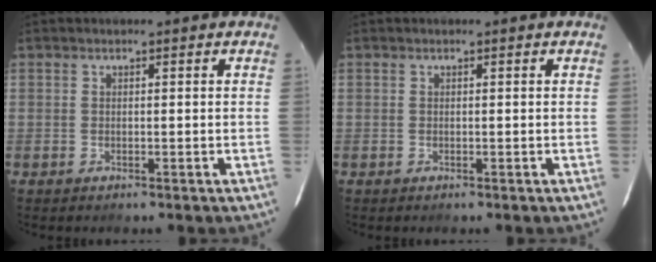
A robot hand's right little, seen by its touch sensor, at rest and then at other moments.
{"total": 0.0}